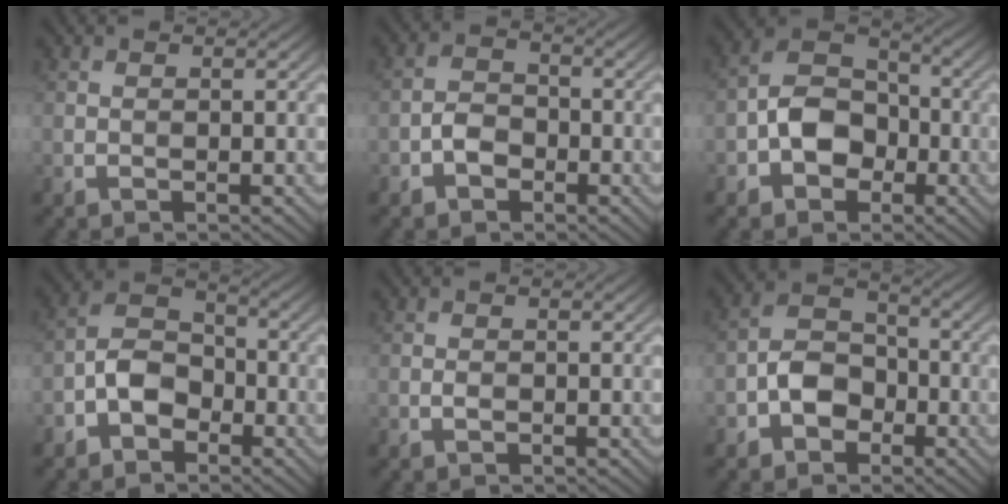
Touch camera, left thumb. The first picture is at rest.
{"total": 3.3, "force": [-1.7, 2.2, 1.8], "torque": [-0.031, 0.006, -0.038]}
{"total": 7.3, "force": [-2.5, 5.3, 4.3], "torque": [-0.074, 0.007, -0.060]}
{"total": 5.8, "force": [-2.9, 3.7, 3.3], "torque": [-0.060, 0.010, -0.068]}
{"total": 0.7, "force": [-0.2, 0.4, 0.5], "torque": [-0.010, 0.000, -0.004]}
{"total": 5.8, "force": [-2.5, 4.1, 3.3], "torque": [-0.060, 0.007, -0.055]}